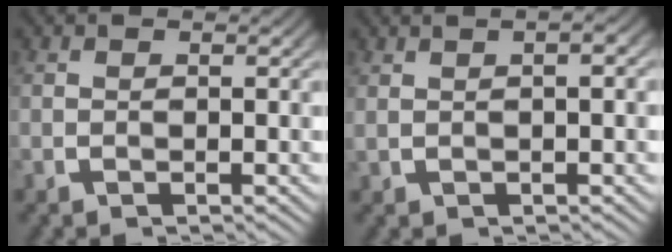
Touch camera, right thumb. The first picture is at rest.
{"total": 2.9, "force": [1.1, 1.0, 2.5], "torque": [-0.026, 0.016, 0.018]}